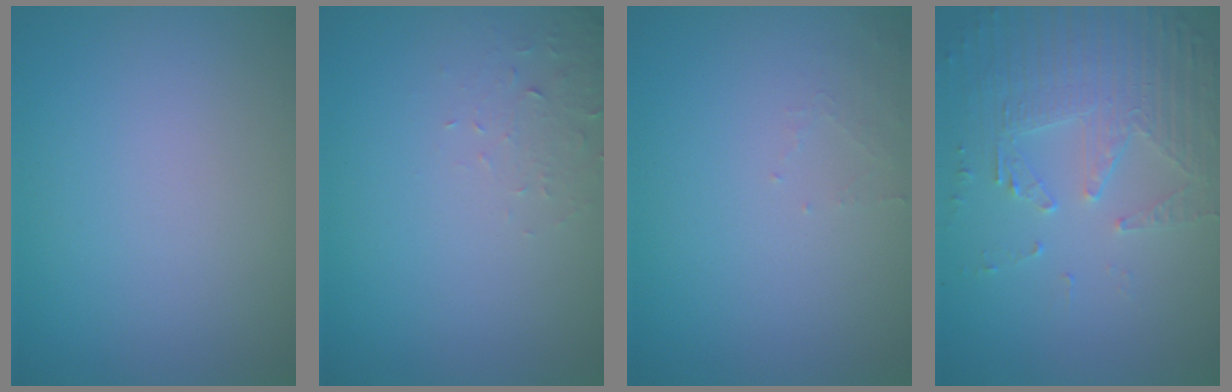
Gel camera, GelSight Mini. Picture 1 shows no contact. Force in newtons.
{"total": 1.6, "press": 1.6, "slide": 0.4}
{"total": 1.0, "press": 1.0, "slide": 0.2}
{"total": 5.5, "press": 3.7, "slide": 4.0}